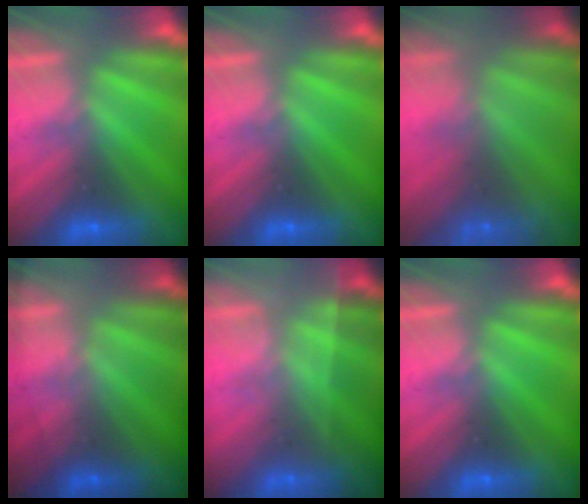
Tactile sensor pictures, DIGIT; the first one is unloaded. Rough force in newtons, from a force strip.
{"total": 0.0}
{"total": 7.3}
{"total": 1.8}
{"total": 1.8}
{"total": 0.0}